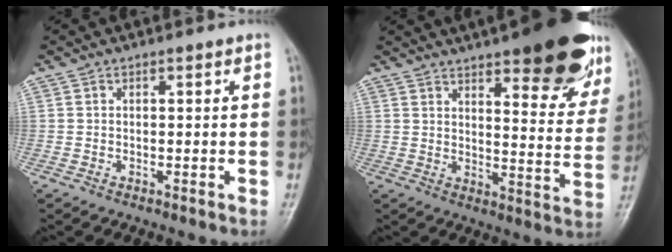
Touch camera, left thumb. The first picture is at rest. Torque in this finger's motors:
{"motor_torque": [0.68, 0.64, 1.46, -1.31, 0.10]}